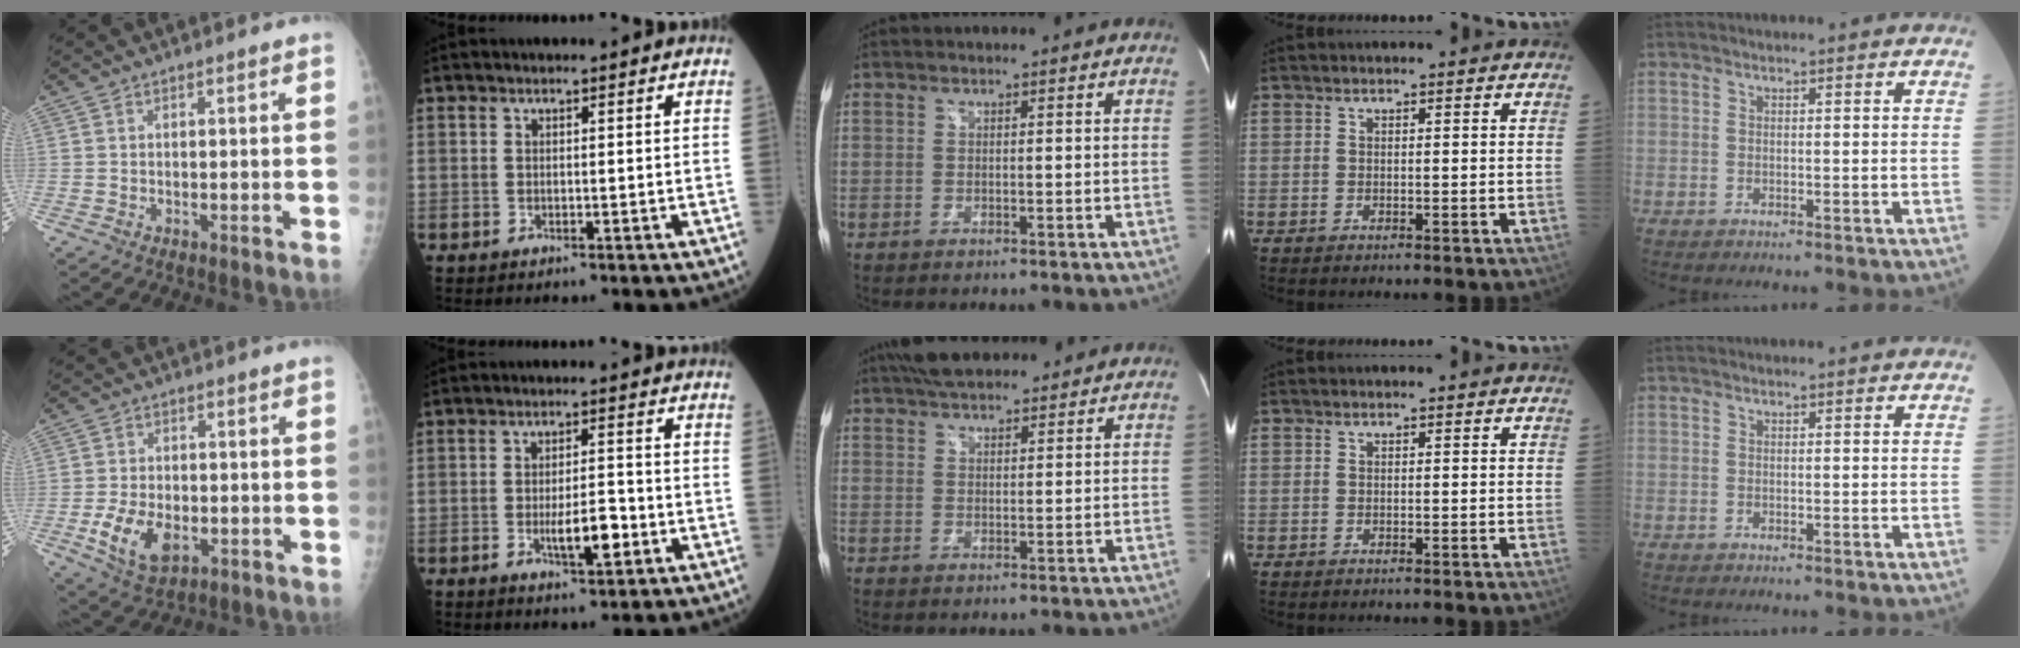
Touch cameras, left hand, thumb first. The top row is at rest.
{"thumb": {"total": 9.0, "force": [-2.7, 5.5, 6.6], "torque": [-0.116, -0.002, -0.041]}, "index": {"total": 5.6, "force": [-1.8, 1.4, 5.1], "torque": [-0.089, -0.002, -0.027]}, "middle": {"total": 8.9, "force": [7.5, 2.5, 4.0], "torque": [-0.066, 0.029, 0.124]}}